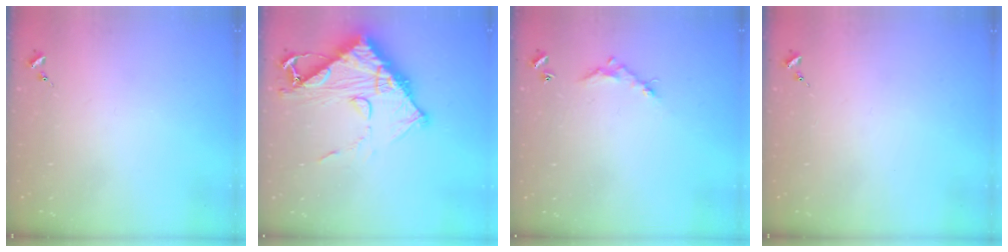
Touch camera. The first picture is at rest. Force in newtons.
{"total": 16.7, "press": 16.6, "slide": 1.9}
{"total": 5.8, "press": 5.8, "slide": 0.3}
{"total": 0.0}